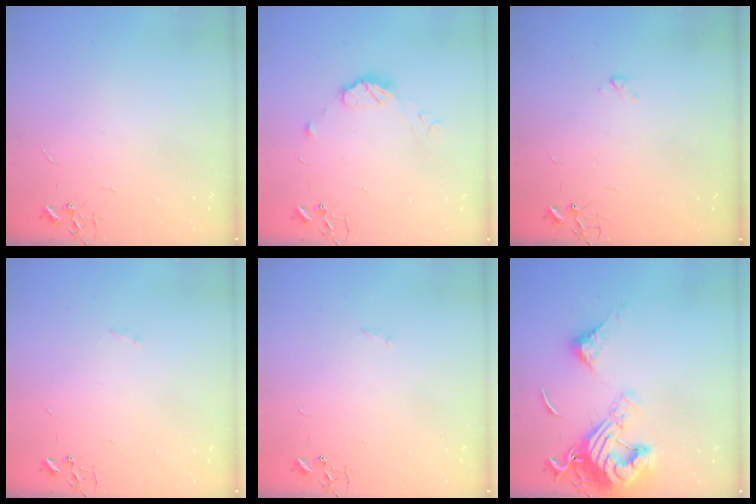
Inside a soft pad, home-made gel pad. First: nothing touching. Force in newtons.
{"total": 8.0, "press": 8.0, "slide": 0.6}
{"total": 2.2, "press": 2.2, "slide": 0.4}
{"total": 0.9, "press": 0.9, "slide": 0.2}
{"total": 0.9, "press": 0.9, "slide": 0.2}
{"total": 17.3, "press": 17.1, "slide": 2.1}